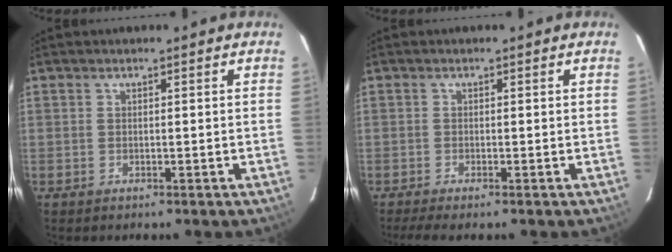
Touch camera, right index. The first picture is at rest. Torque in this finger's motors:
{"motor_torque": [-0.09, -0.28, 0.18, 0.03]}